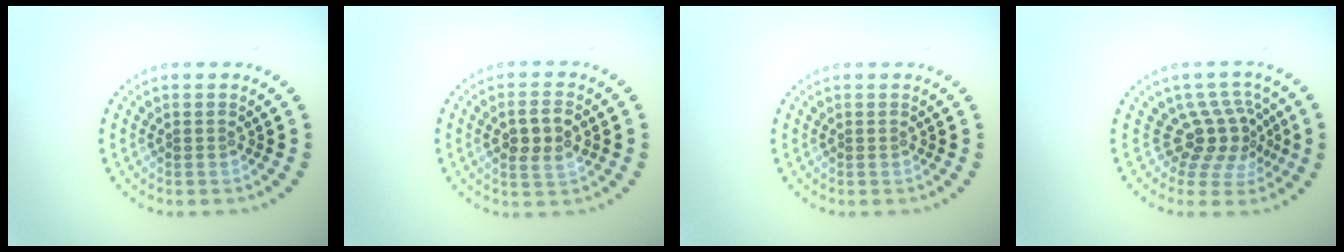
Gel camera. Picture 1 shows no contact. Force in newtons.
{"total": 3.0, "press": 3.0, "slide": 0.5}
{"total": 0.0}
{"total": 3.7, "press": 2.6, "slide": 2.6}